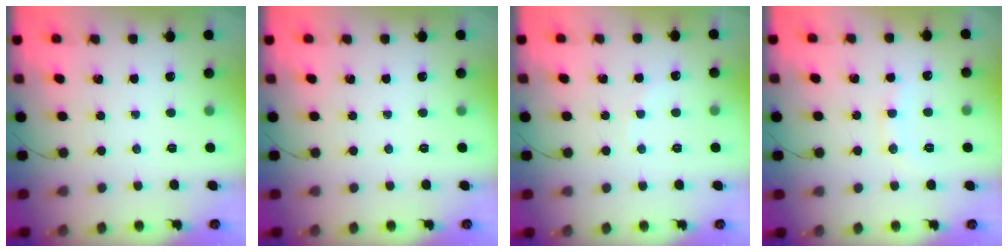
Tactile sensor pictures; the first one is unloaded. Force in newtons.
{"total": 0.0}
{"total": 2.7, "press": 2.6, "slide": 0.5}
{"total": 5.9, "press": 5.7, "slide": 1.3}